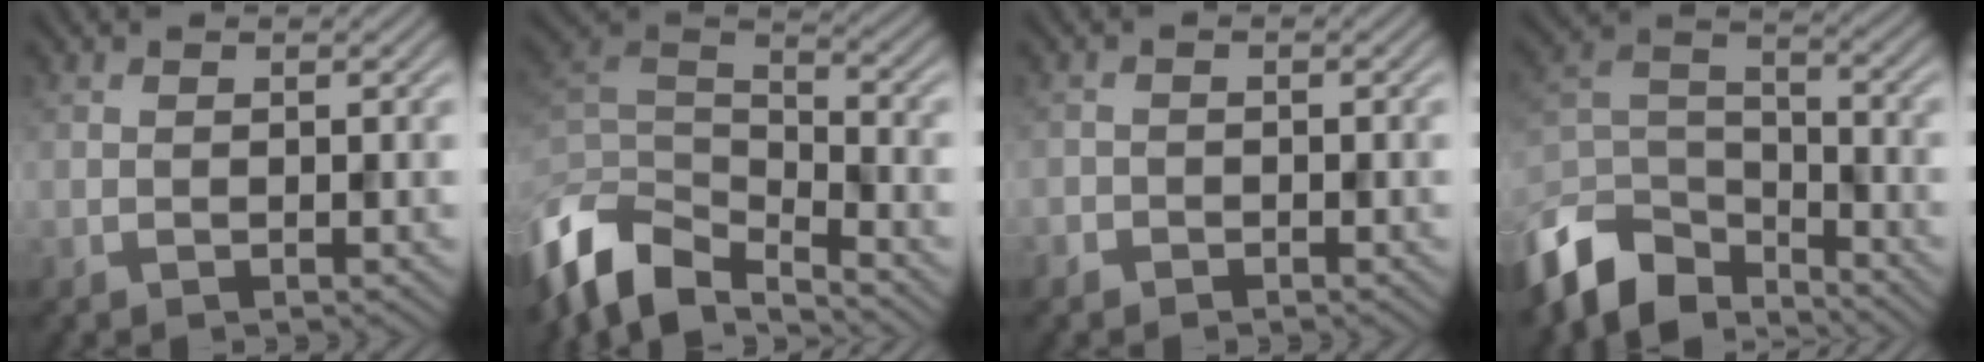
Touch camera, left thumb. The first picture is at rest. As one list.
[{"total": 11.1, "force": [-7.6, 5.1, 6.4], "torque": [-0.148, -0.013, -0.152]}, {"total": 1.2, "force": [-0.9, 0.8, 0.0], "torque": [0.003, -0.001, -0.021]}, {"total": 11.2, "force": [-9.0, 4.8, 4.5], "torque": [-0.105, -0.002, -0.185]}]